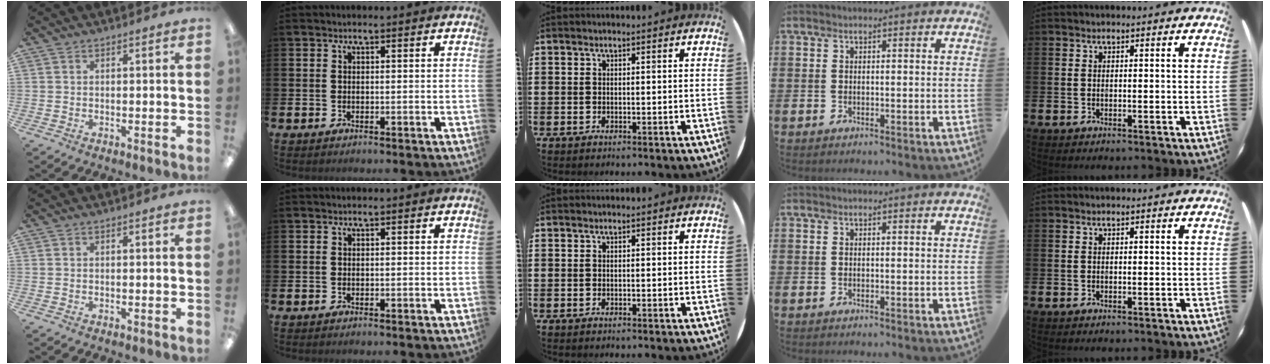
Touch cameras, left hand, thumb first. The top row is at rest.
{}